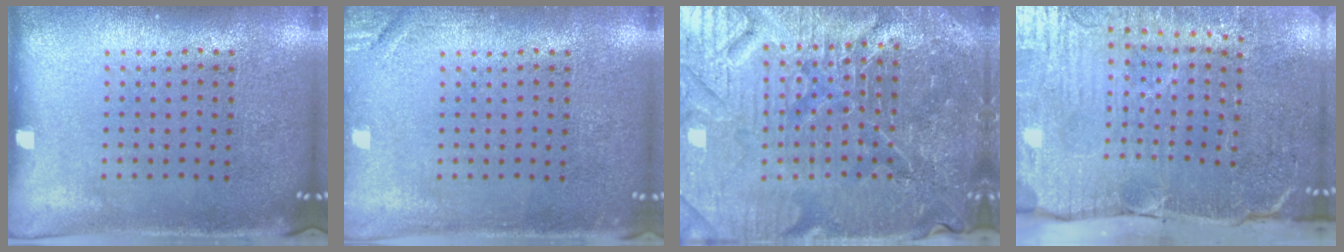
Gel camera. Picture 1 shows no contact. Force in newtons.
{"total": 1.3, "press": 1.3, "slide": 0.3}
{"total": 6.1, "press": 5.6, "slide": 2.4}
{"total": 5.2, "press": 4.4, "slide": 2.7}